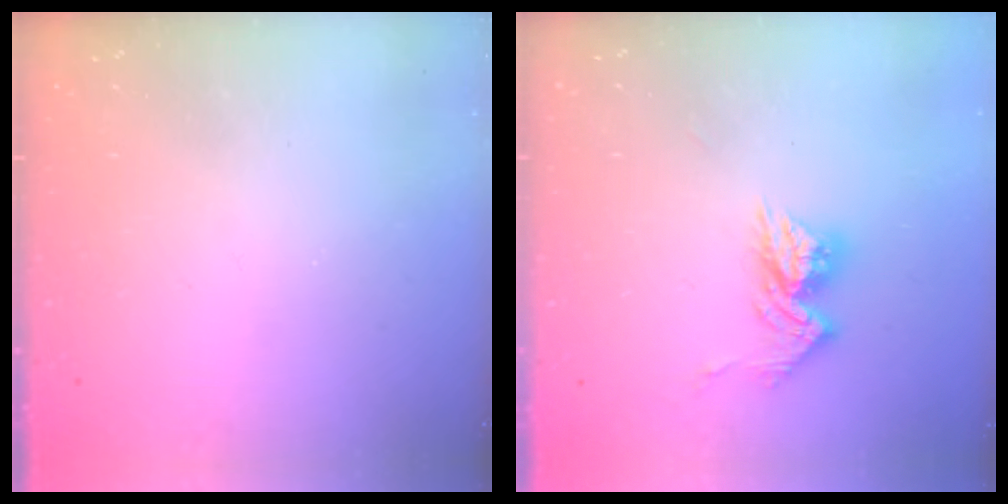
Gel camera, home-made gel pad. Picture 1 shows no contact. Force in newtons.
{"total": 10.8, "press": 10.8, "slide": 1.0}